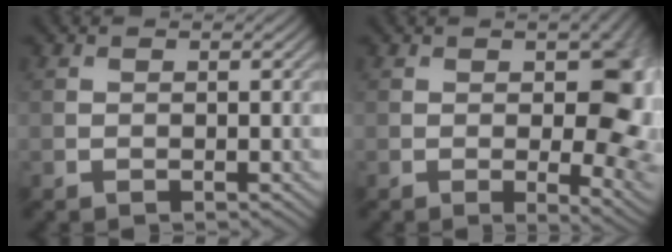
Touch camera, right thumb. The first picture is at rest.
{"total": 10.5, "force": [0.2, 4.8, 9.3], "torque": [-0.111, -0.008, 0.010]}